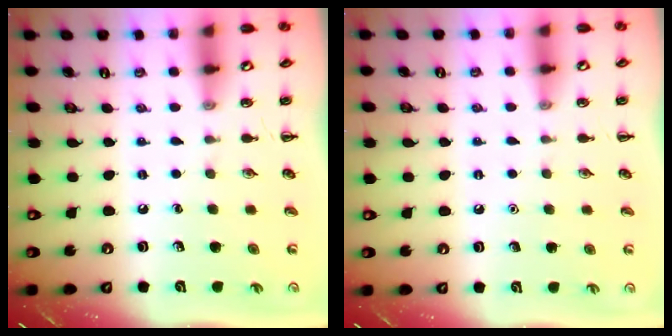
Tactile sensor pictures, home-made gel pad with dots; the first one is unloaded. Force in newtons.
{"total": 1.6, "press": 1.6, "slide": 0.1}